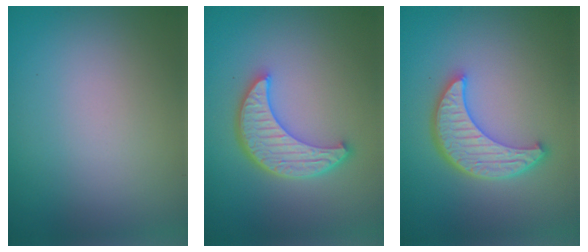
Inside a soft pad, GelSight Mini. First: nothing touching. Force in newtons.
{"total": 5.6, "press": 4.3, "slide": 3.6}
{"total": 5.6, "press": 4.3, "slide": 3.7}